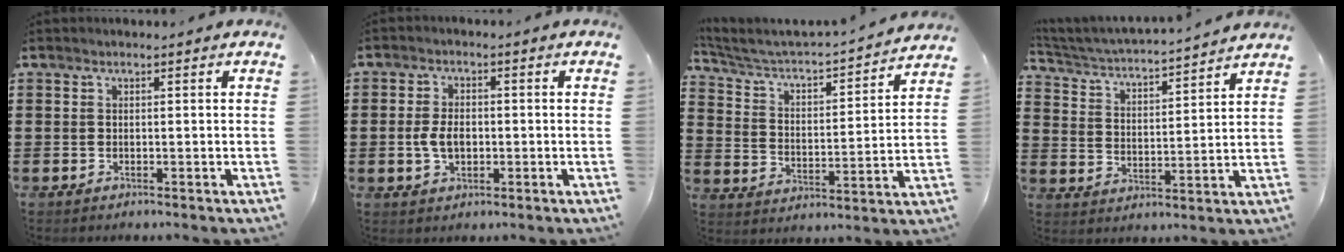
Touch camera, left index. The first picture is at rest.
{"total": 4.3, "force": [-0.5, 2.6, 3.4], "torque": [-0.079, 0.002, -0.014]}
{"total": 3.2, "force": [2.9, 0.5, 1.1], "torque": [-0.043, -0.032, 0.036]}
{"total": 3.2, "force": [3.2, -0.2, 0.6], "torque": [-0.034, -0.030, 0.045]}